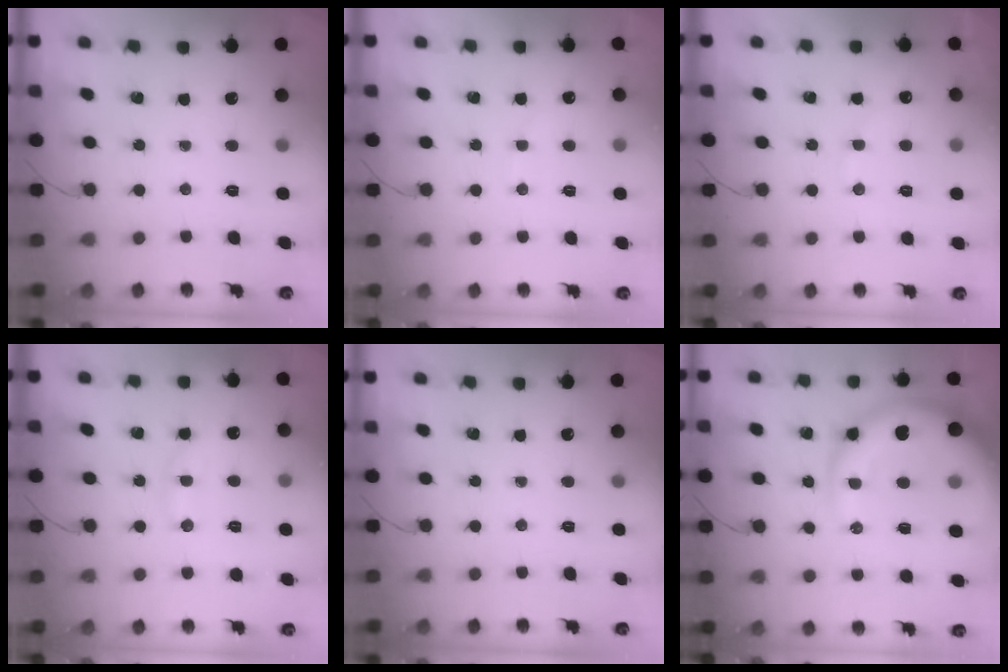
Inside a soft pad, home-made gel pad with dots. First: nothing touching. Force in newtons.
{"total": 2.7, "press": 2.7, "slide": 0.7}
{"total": 6.6, "press": 6.5, "slide": 1.1}
{"total": 7.6, "press": 7.5, "slide": 0.4}
{"total": 0.0}
{"total": 13.9, "press": 13.3, "slide": 3.9}